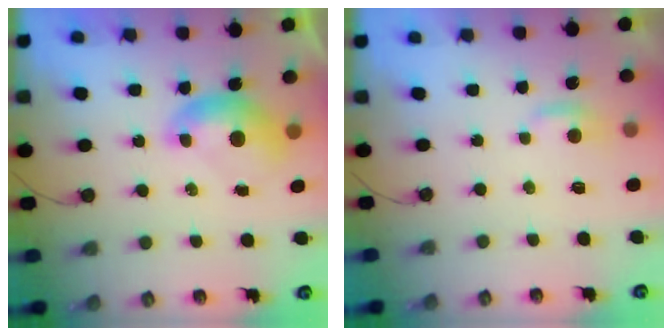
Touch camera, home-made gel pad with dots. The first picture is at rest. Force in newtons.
{"total": 2.2, "press": 2.2, "slide": 0.3}